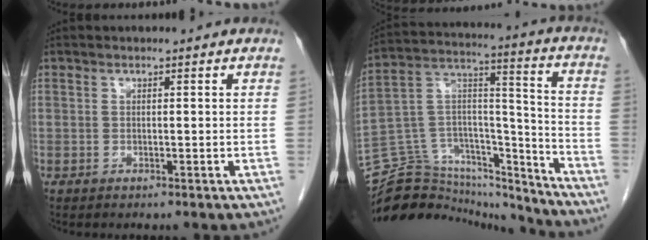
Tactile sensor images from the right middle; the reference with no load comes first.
{"total": 23.7, "force": [-22.2, 6.5, 5.3], "torque": [-0.127, 0.053, -0.351]}